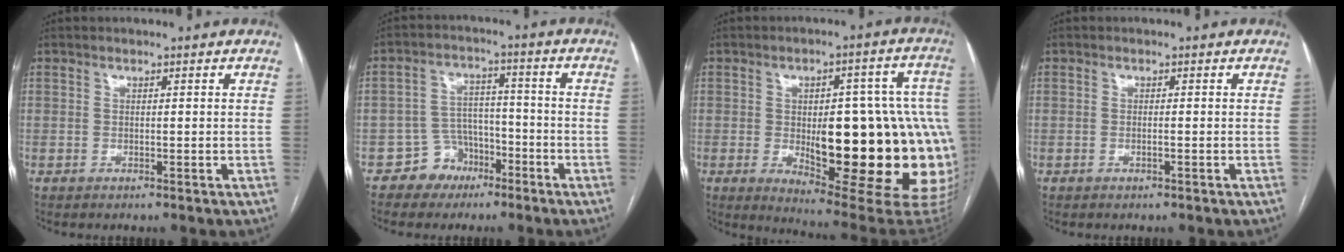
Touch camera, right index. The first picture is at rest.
{"total": 5.9, "force": [-3.6, 4.6, 0.7], "torque": [-0.002, 0.017, -0.054]}
{"total": 27.0, "force": [-3.0, 7.6, 25.7], "torque": [-0.248, 0.020, -0.014]}
{"total": 0.6, "force": [-0.2, 0.0, 0.5], "torque": [-0.011, 0.000, -0.003]}